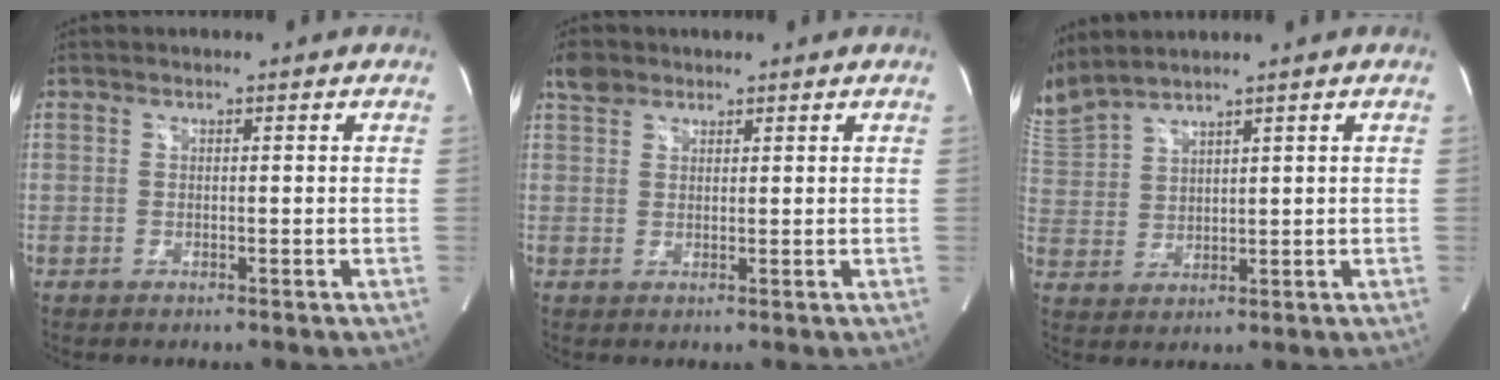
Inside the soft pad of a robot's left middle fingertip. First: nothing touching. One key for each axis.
{"total": 2.8, "fx": 2.0, "fy": 1.7, "fz": 0.7, "tx": -0.017, "ty": 0.014, "tz": 0.039}
{"total": 8.7, "fx": 8.0, "fy": 0.5, "fz": 3.2, "tx": -0.096, "ty": 0.013, "tz": 0.178}